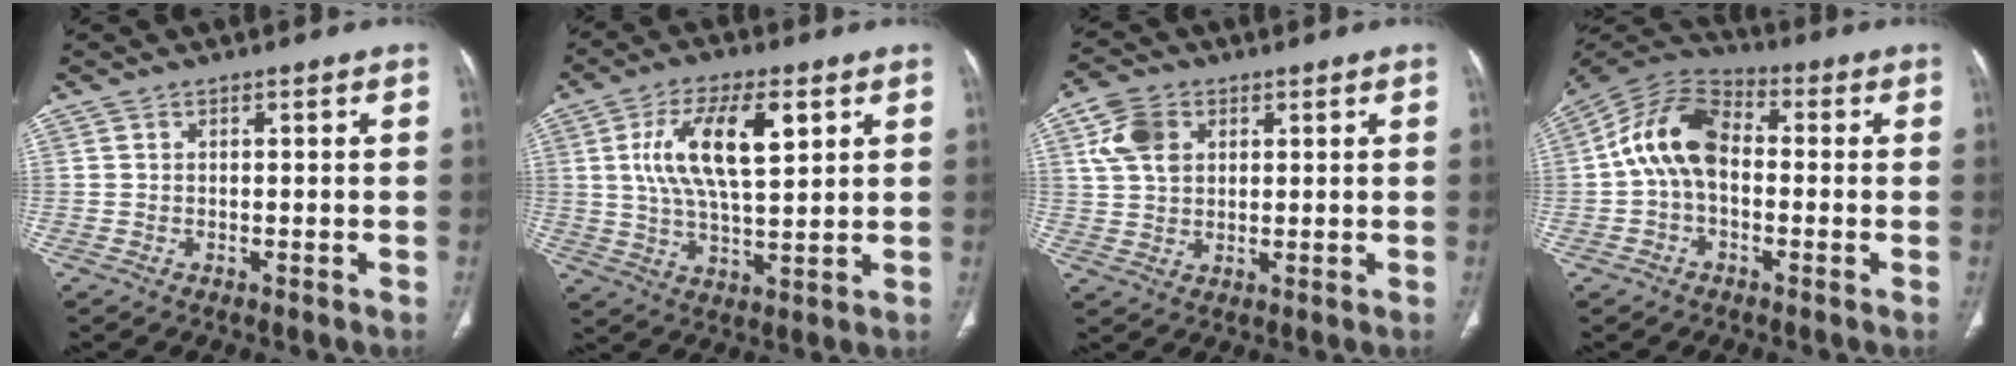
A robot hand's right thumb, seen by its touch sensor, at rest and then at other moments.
{"total": 13.9, "force": [4.4, 5.6, 12.0], "torque": [-0.215, -0.006, 0.081]}
{"total": 7.4, "force": [2.6, 5.3, 4.4], "torque": [-0.076, 0.001, 0.050]}
{"total": 12.1, "force": [-0.2, 8.1, 9.0], "torque": [-0.158, 0.033, -0.019]}